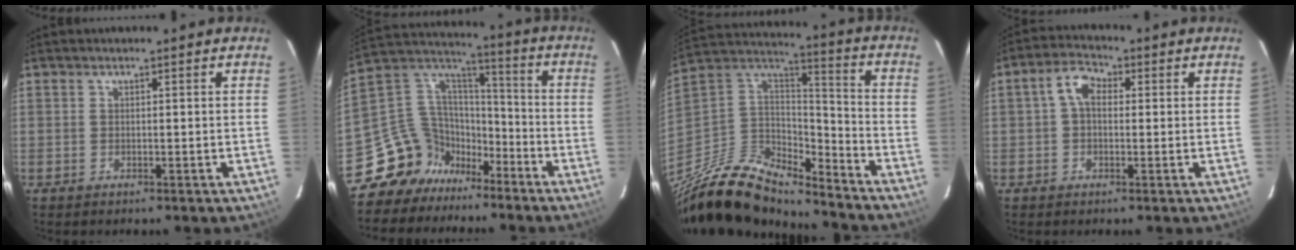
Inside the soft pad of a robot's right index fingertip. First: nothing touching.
{"total": 13.4, "force": [-9.7, 8.9, 2.4], "torque": [-0.071, 0.061, -0.169]}
{"total": 23.8, "force": [-19.6, 8.2, 10.6], "torque": [-0.231, -0.006, -0.352]}
{"total": 4.7, "force": [0.5, 3.2, 3.3], "torque": [-0.065, 0.021, 0.006]}